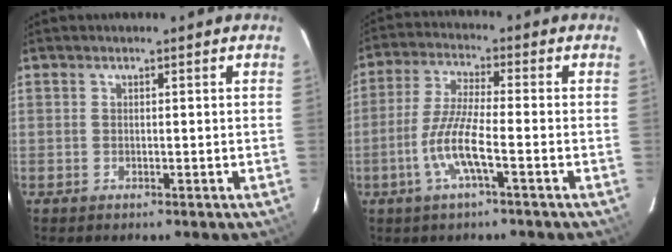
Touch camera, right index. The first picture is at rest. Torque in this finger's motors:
{"motor_torque": [1.22, -0.93, 0.78, 0.21]}